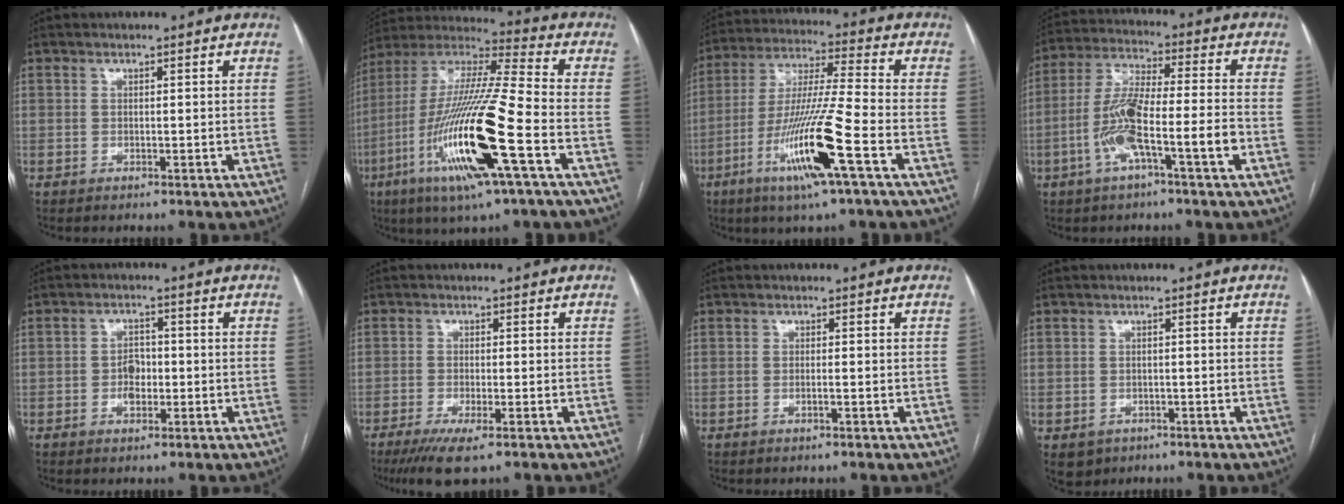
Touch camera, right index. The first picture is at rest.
{"total": 22.6, "force": [-7.6, 1.4, 21.2], "torque": [-0.448, -0.030, -0.148]}
{"total": 15.5, "force": [-6.4, -0.6, 14.1], "torque": [-0.287, -0.018, -0.123]}
{"total": 11.3, "force": [-4.1, 0.8, 10.5], "torque": [-0.214, 0.012, -0.080]}
{"total": 3.3, "force": [-0.8, 2.1, 2.4], "torque": [-0.040, 0.005, -0.014]}
{"total": 5.7, "force": [-3.7, 0.7, 4.2], "torque": [-0.075, -0.015, -0.061]}
{"total": 0.9, "force": [-0.4, -0.1, 0.8], "torque": [-0.017, 0.000, -0.006]}
{"total": 3.6, "force": [-1.7, 3.2, 0.5], "torque": [-0.004, 0.002, -0.021]}